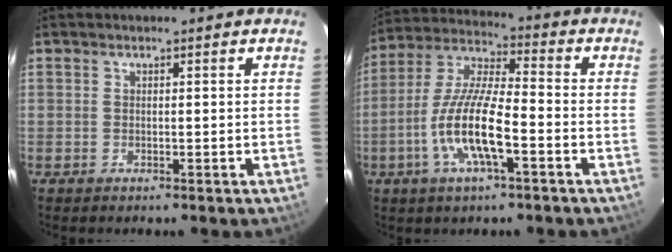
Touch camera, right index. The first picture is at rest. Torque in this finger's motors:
{"motor_torque": [1.27, -0.87, 1.05, 0.21]}